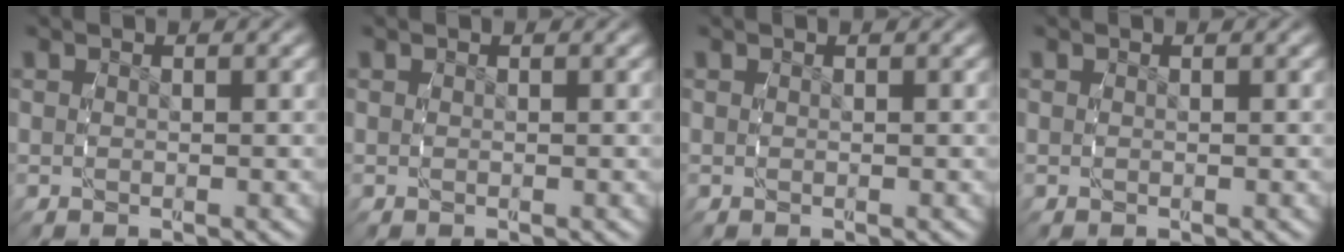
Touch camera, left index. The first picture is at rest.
{"total": 0.0}
{"total": 0.0}
{"total": 0.0}